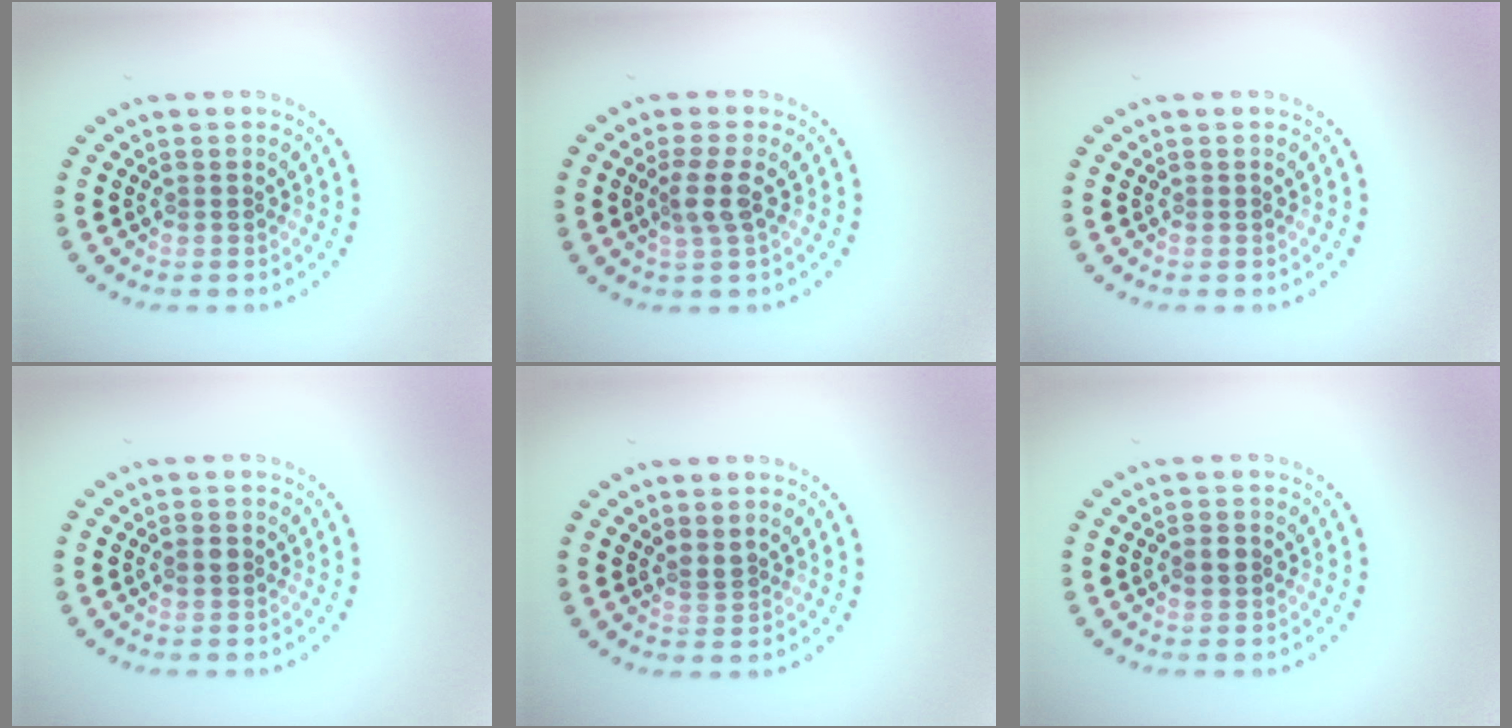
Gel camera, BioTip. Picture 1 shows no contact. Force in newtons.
{"total": 2.2, "press": 1.8, "slide": 1.3}
{"total": 0.0}
{"total": 1.1, "press": 1.1, "slide": 0.1}
{"total": 0.8, "press": 0.6, "slide": 0.6}
{"total": 1.5, "press": 1.5, "slide": 0.1}